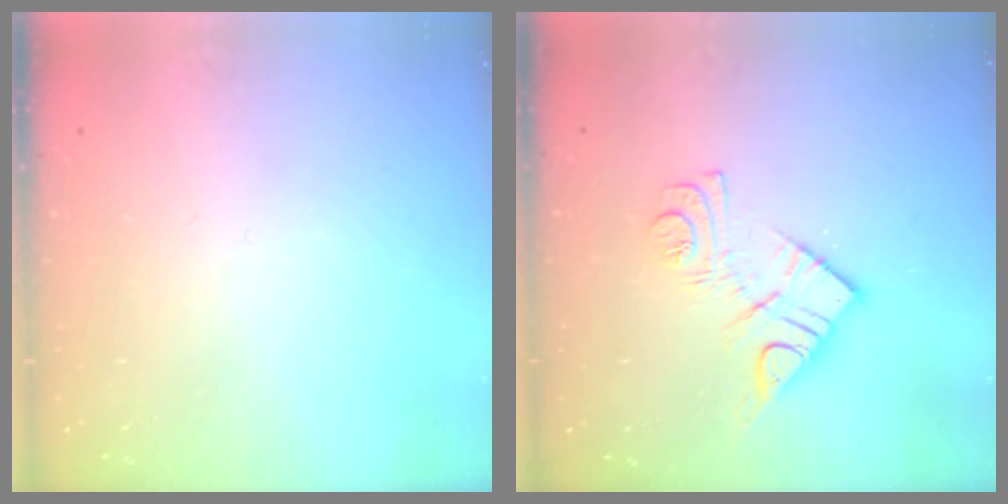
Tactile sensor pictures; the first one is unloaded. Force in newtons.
{"total": 11.5, "press": 11.5, "slide": 0.6}